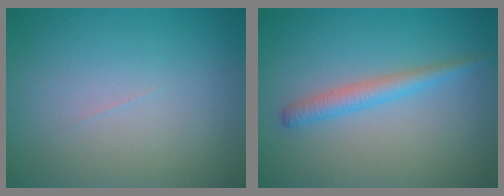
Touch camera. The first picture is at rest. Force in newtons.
{"total": 2.2, "press": 2.2, "slide": 0.2}